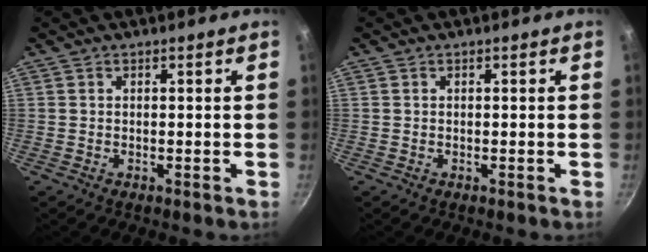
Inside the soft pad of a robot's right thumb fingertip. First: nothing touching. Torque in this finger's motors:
{"motor_torque": [-0.15, 0.02, -0.12, 0.03, 0.00]}